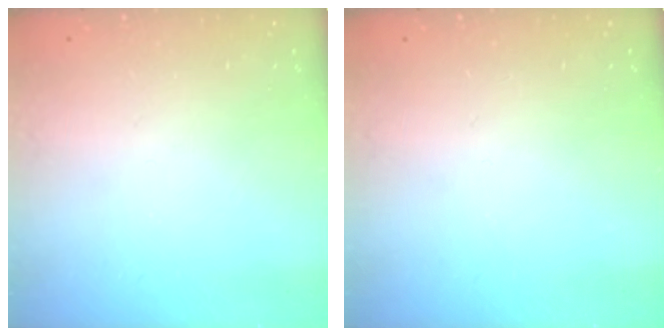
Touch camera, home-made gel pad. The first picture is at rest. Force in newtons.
{"total": 0.0}